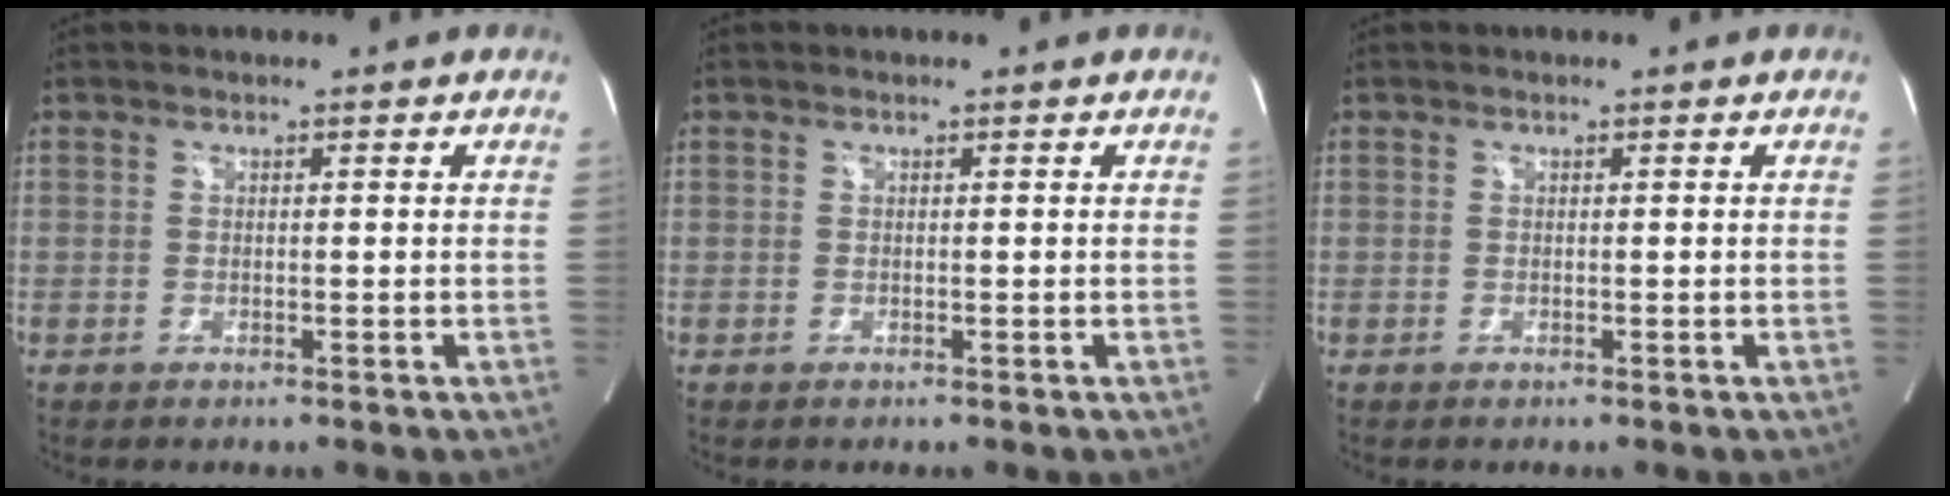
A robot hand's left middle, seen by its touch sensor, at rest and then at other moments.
{"total": 0.0}
{"total": 0.0}